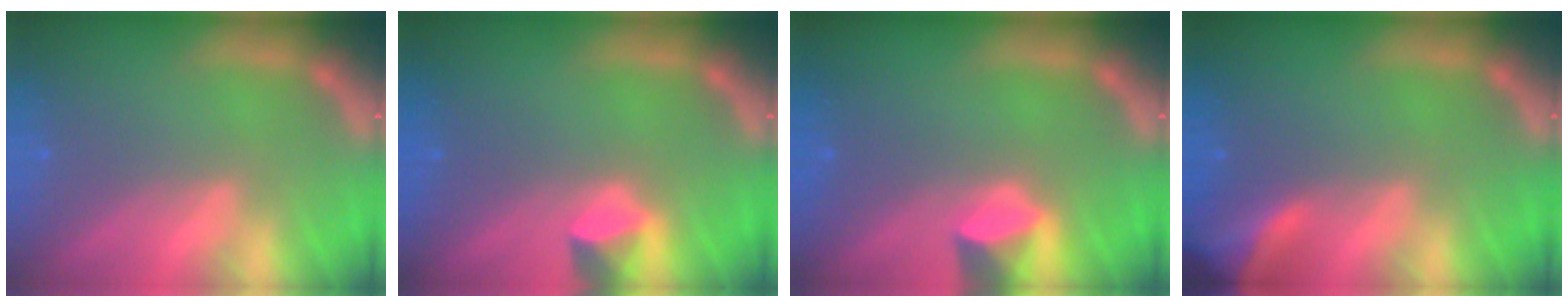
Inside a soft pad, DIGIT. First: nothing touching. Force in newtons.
{"total": 1.9}
{"total": 2.4}
{"total": 5.4}